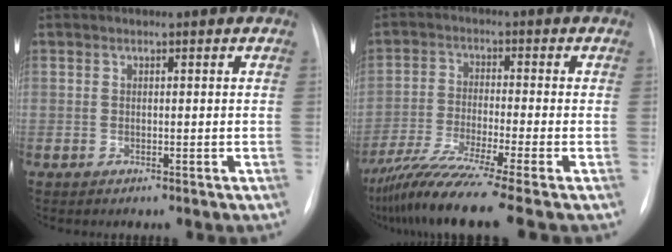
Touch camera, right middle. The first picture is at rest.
{"total": 12.3, "force": [-9.5, -1.8, 7.6], "torque": [-0.138, -0.041, -0.161]}